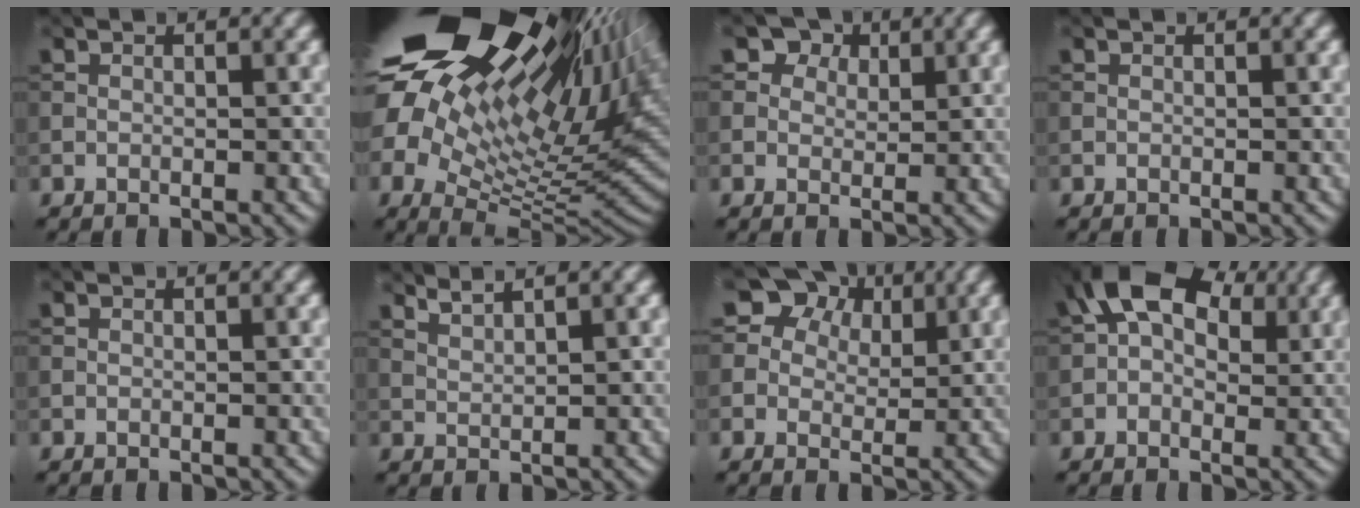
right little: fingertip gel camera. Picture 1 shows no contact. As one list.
[{"total": 22.3, "force": [9.6, 11.9, 16.2], "torque": [-0.293, 0.018, 0.190]}, {"total": 3.6, "force": [2.1, 2.5, 1.4], "torque": [-0.032, -0.011, 0.029]}, {"total": 0.0}, {"total": 0.0}, {"total": 2.1, "force": [1.8, 0.3, 0.9], "torque": [-0.014, 0.002, 0.034]}, {"total": 10.1, "force": [5.5, 7.2, 4.4], "torque": [-0.072, 0.032, 0.069]}, {"total": 8.8, "force": [3.0, 5.6, 6.1], "torque": [-0.102, 0.027, 0.027]}]